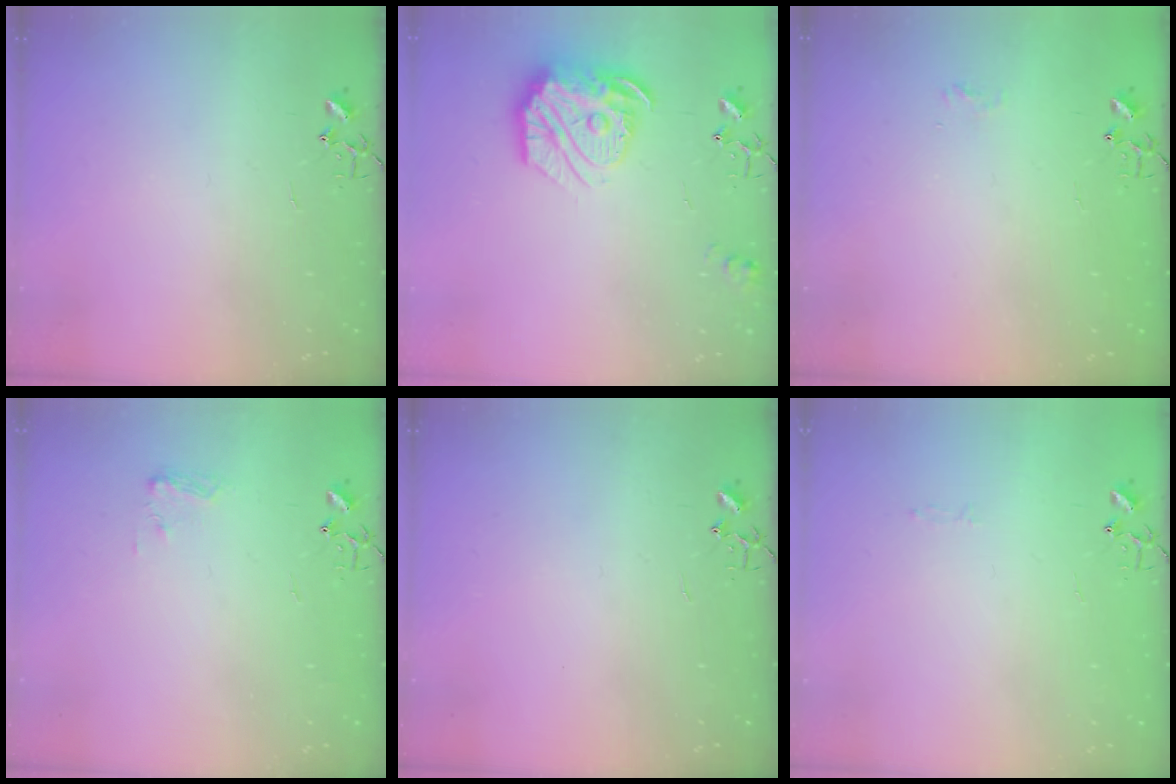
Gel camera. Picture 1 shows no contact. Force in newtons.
{"total": 19.3, "press": 19.2, "slide": 1.9}
{"total": 5.6, "press": 5.5, "slide": 0.5}
{"total": 6.2, "press": 6.2, "slide": 0.6}
{"total": 0.0}
{"total": 2.6, "press": 2.6, "slide": 0.3}